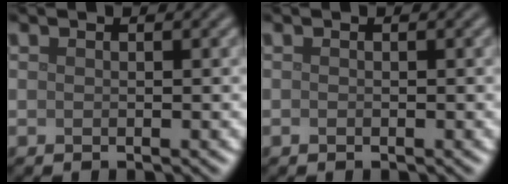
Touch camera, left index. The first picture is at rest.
{"total": 0.0}